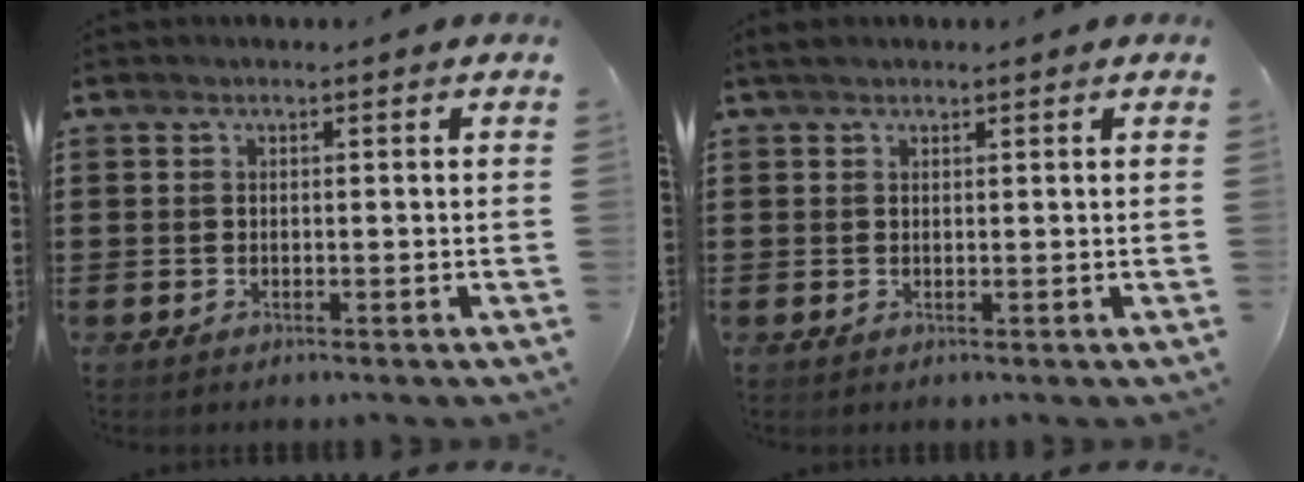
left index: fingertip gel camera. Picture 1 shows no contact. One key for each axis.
{"total": 1.1, "fx": 0.9, "fy": 0.3, "fz": 0.6, "tx": -0.014, "ty": 0.003, "tz": 0.018}